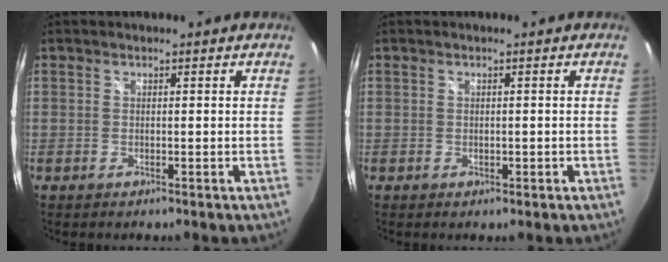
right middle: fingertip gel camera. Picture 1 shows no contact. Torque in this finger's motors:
{"motor_torque": [-0.27, -0.10, -0.01, -0.01]}